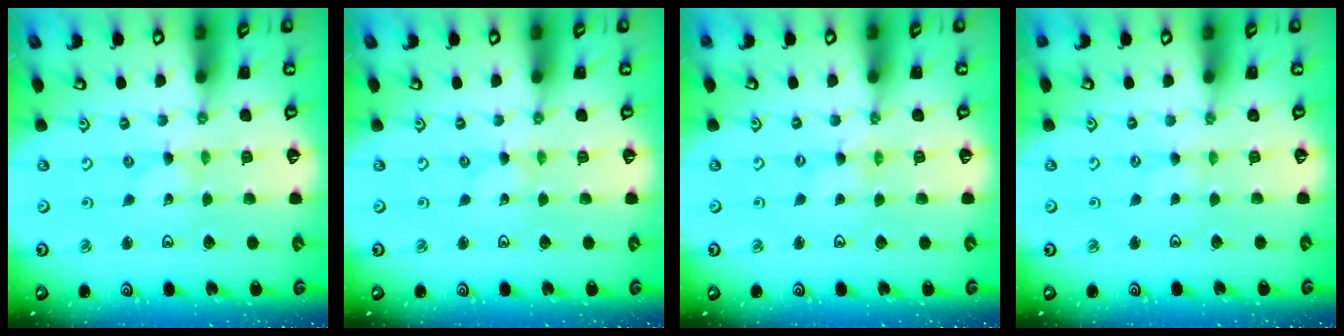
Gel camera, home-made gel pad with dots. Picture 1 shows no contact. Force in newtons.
{"total": 0.0}
{"total": 0.7, "press": 0.7, "slide": 0.1}
{"total": 0.7, "press": 0.6, "slide": 0.2}